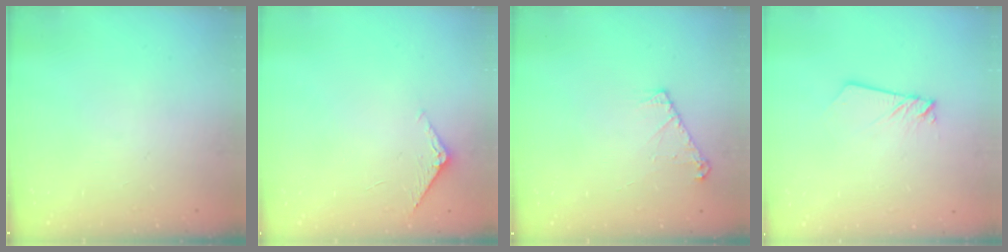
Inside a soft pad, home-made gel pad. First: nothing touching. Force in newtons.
{"total": 5.0, "press": 4.9, "slide": 0.5}
{"total": 6.0, "press": 6.0, "slide": 0.7}
{"total": 1.9, "press": 1.9, "slide": 0.2}